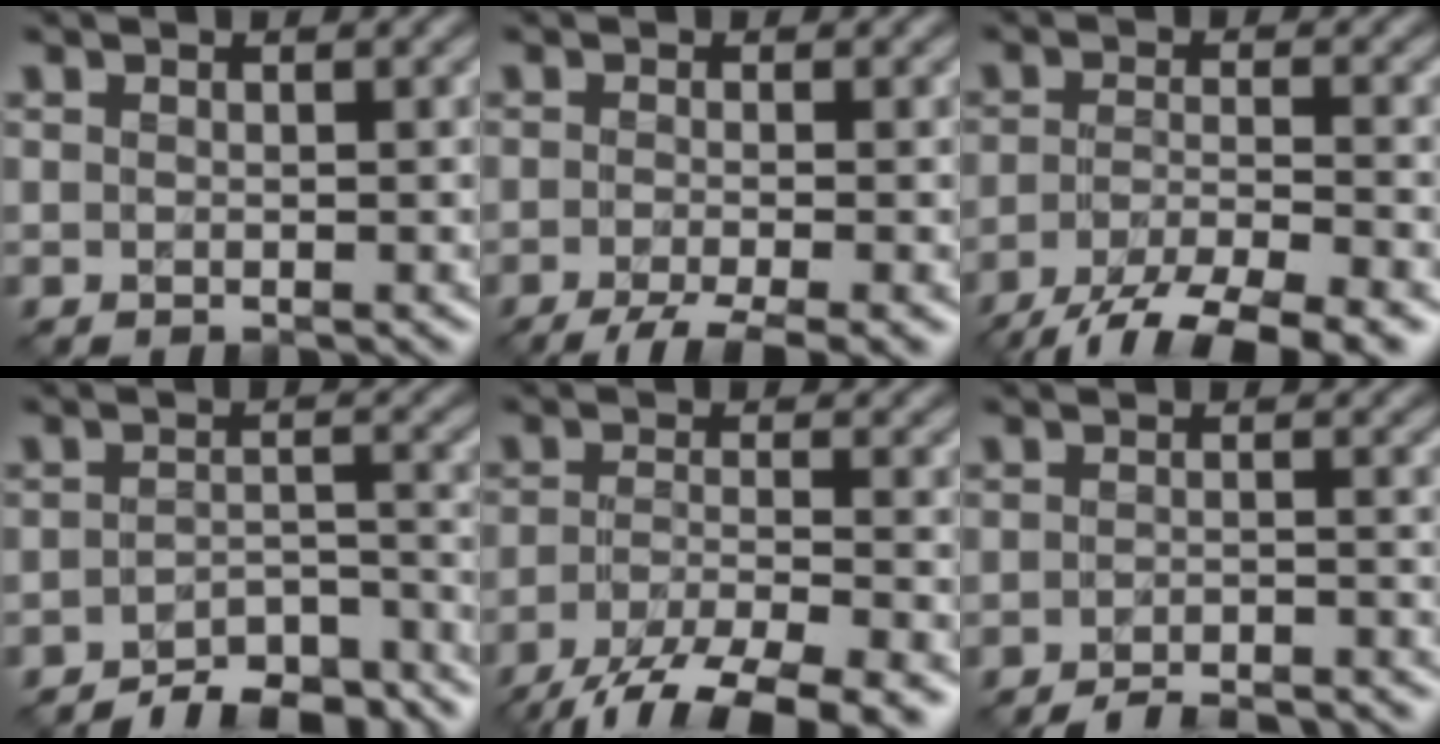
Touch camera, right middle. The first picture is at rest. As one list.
[{"total": 4.5, "force": [-2.9, 0.9, 3.4], "torque": [-0.044, -0.005, -0.055]}, {"total": 7.3, "force": [-5.2, 1.7, 4.8], "torque": [-0.076, -0.008, -0.093]}, {"total": 7.2, "force": [-6.3, 2.0, 2.8], "torque": [-0.036, -0.009, -0.091]}, {"total": 8.1, "force": [-5.8, 2.0, 5.3], "torque": [-0.089, -0.010, -0.102]}, {"total": 4.2, "force": [-3.9, 0.7, 1.5], "torque": [-0.019, -0.002, -0.058]}]